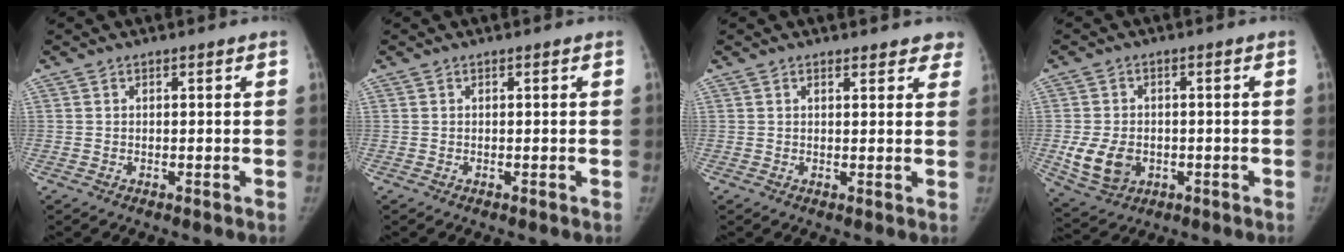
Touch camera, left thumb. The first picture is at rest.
{"total": 0.0}
{"total": 4.9, "force": [4.2, 2.1, 1.4], "torque": [0.023, -0.013, 0.036]}
{"total": 8.4, "force": [-1.5, 6.4, 5.3], "torque": [-0.088, -0.003, -0.016]}